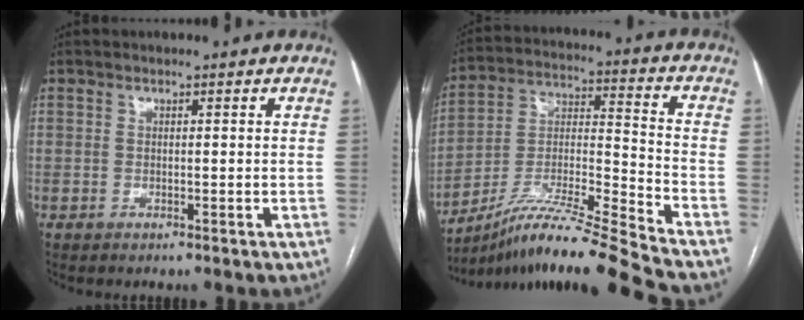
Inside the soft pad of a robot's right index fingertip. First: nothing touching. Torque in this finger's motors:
{"motor_torque": [-0.06, -0.79, 0.08, 0.09]}